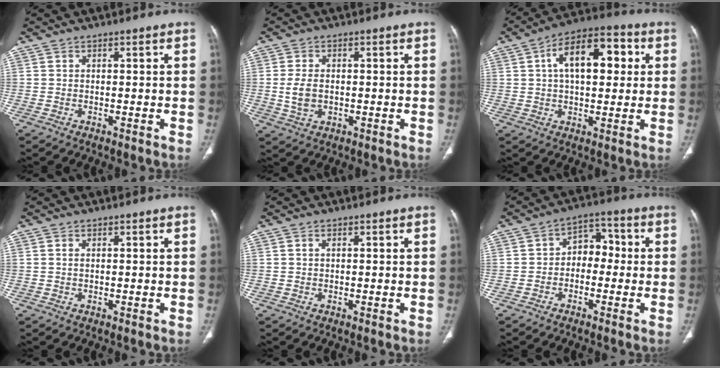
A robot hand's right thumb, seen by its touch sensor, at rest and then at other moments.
{"total": 4.9, "force": [-0.2, 3.2, 3.7], "torque": [-0.076, -0.001, 0.000]}
{"total": 14.6, "force": [3.5, 7.7, 11.9], "torque": [-0.169, 0.024, 0.050]}
{"total": 0.6, "force": [0.2, 0.2, 0.5], "torque": [-0.014, 0.003, 0.005]}
{"total": 0.5, "force": [0.2, 0.3, 0.4], "torque": [-0.009, 0.002, 0.002]}
{"total": 6.5, "force": [-0.6, 4.8, 4.3], "torque": [-0.035, 0.032, -0.026]}